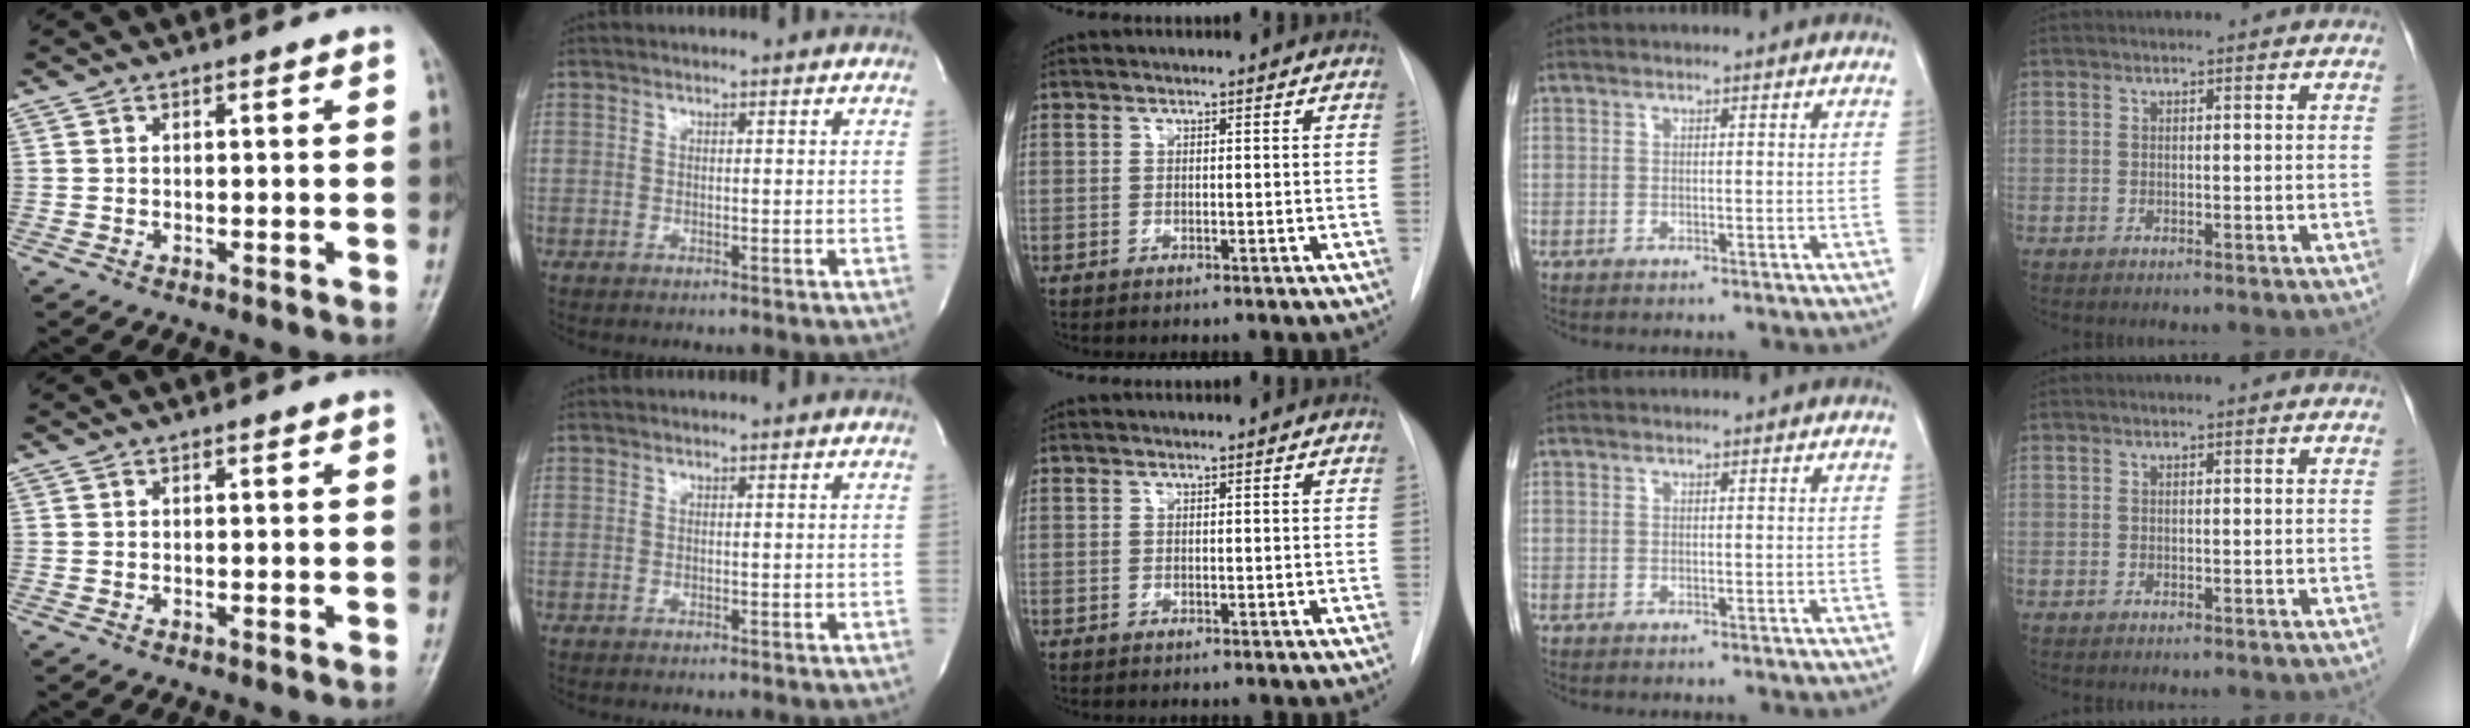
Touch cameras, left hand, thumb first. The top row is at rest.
{}